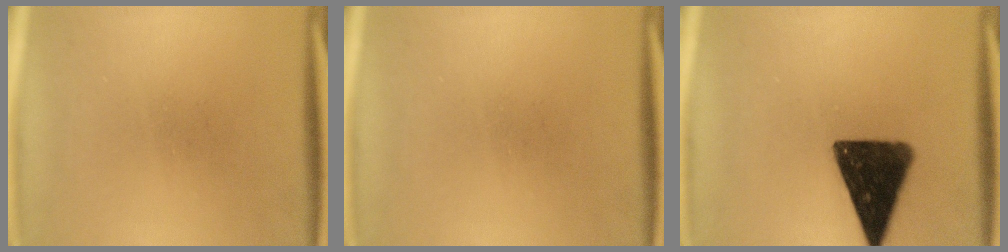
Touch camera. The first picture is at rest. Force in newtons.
{"total": 0.0}
{"total": 14.3}